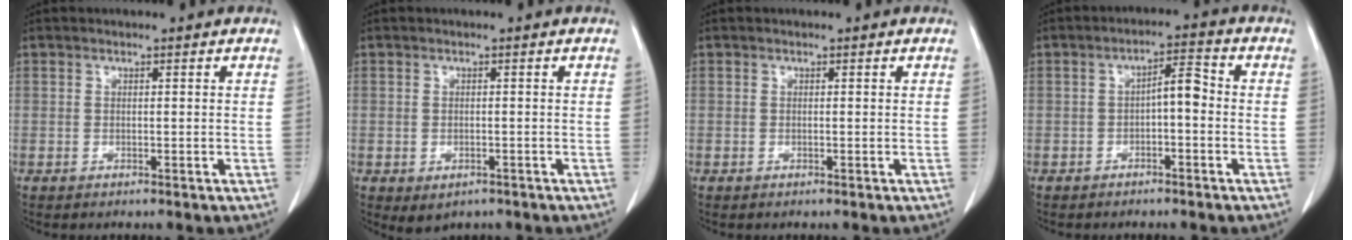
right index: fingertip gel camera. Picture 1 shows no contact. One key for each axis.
{"total": 2.4, "fx": -1.1, "fy": 1.6, "fz": 1.3, "tx": -0.017, "ty": -0.002, "tz": 0.000}
{"total": 0.0}
{"total": 4.0, "fx": -0.6, "fy": 1.2, "fz": 3.8, "tx": -0.060, "ty": 0.019, "tz": -0.010}